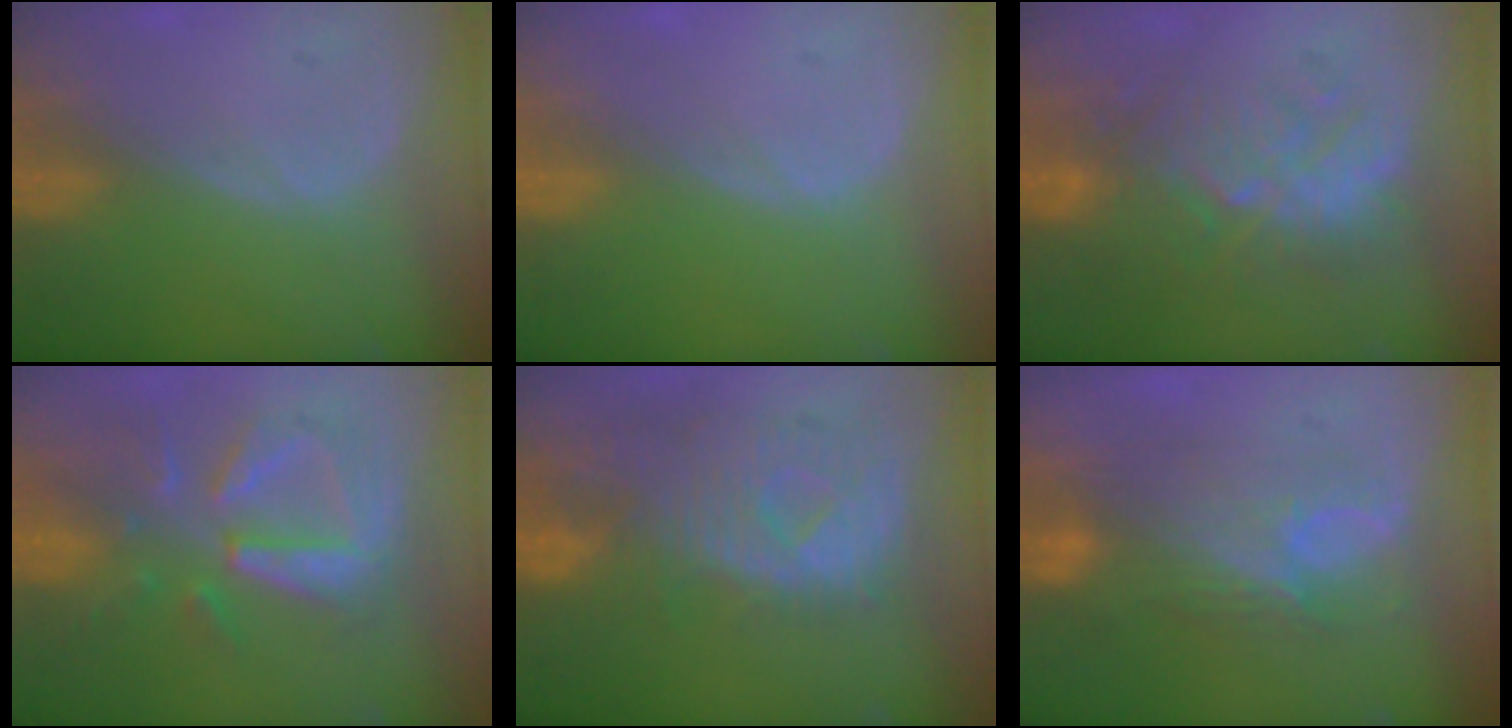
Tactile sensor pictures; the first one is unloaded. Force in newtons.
{"total": 0.0}
{"total": 9.1, "press": 8.9, "slide": 1.6}
{"total": 9.3, "press": 8.9, "slide": 2.8}
{"total": 10.9, "press": 9.7, "slide": 5.0}
{"total": 8.3, "press": 7.9, "slide": 2.3}